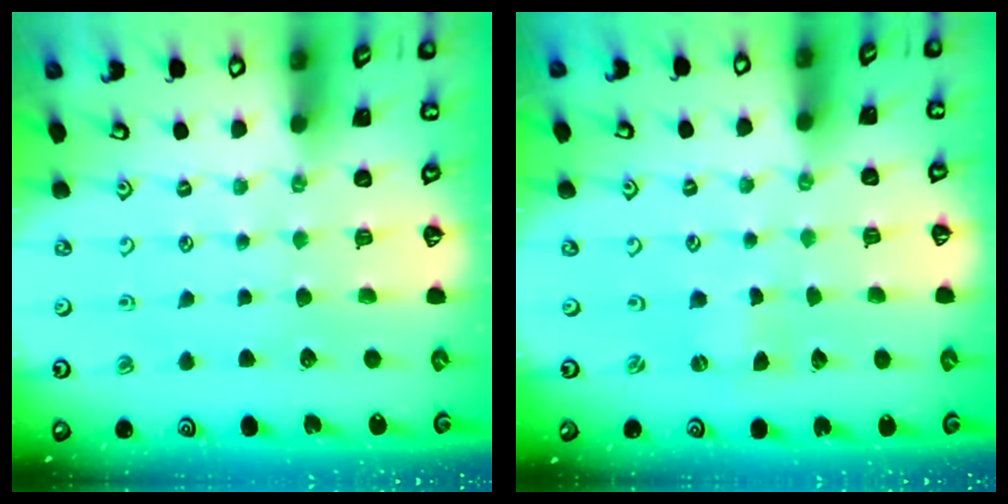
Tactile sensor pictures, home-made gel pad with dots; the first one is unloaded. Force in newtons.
{"total": 0.0}